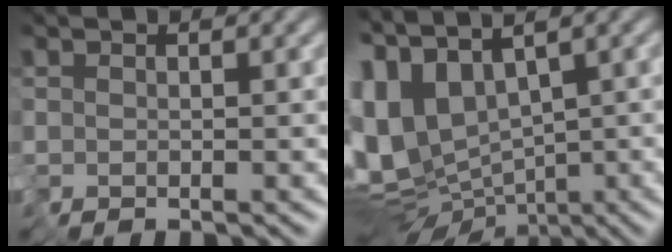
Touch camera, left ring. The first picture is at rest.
{"total": 10.8, "force": [0.5, 6.1, 8.9], "torque": [-0.208, -0.010, 0.053]}